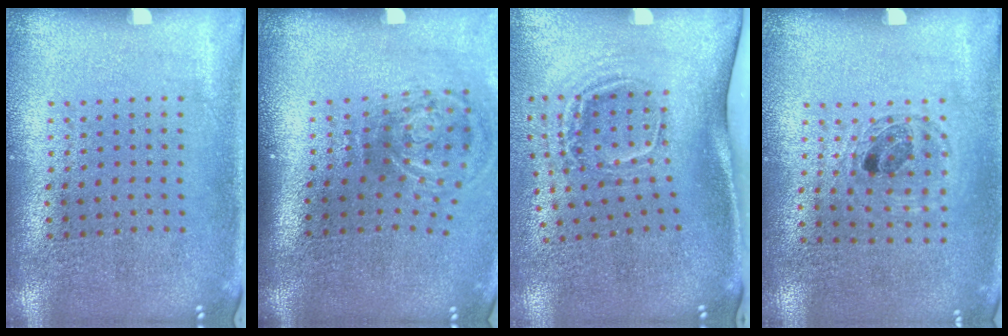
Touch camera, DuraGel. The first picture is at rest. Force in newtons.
{"total": 2.1, "press": 1.2, "slide": 1.7}
{"total": 2.0, "press": 1.2, "slide": 1.6}
{"total": 0.9, "press": 0.9, "slide": 0.1}